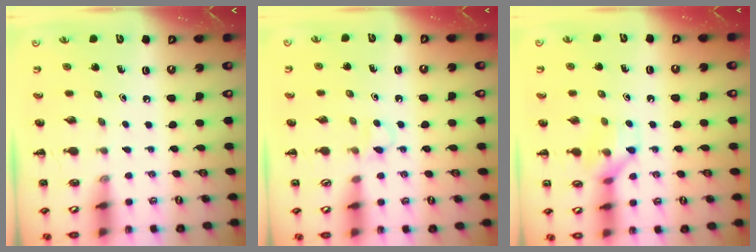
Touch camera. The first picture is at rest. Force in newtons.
{"total": 3.6, "press": 3.4, "slide": 1.3}
{"total": 8.3, "press": 8.3, "slide": 0.8}